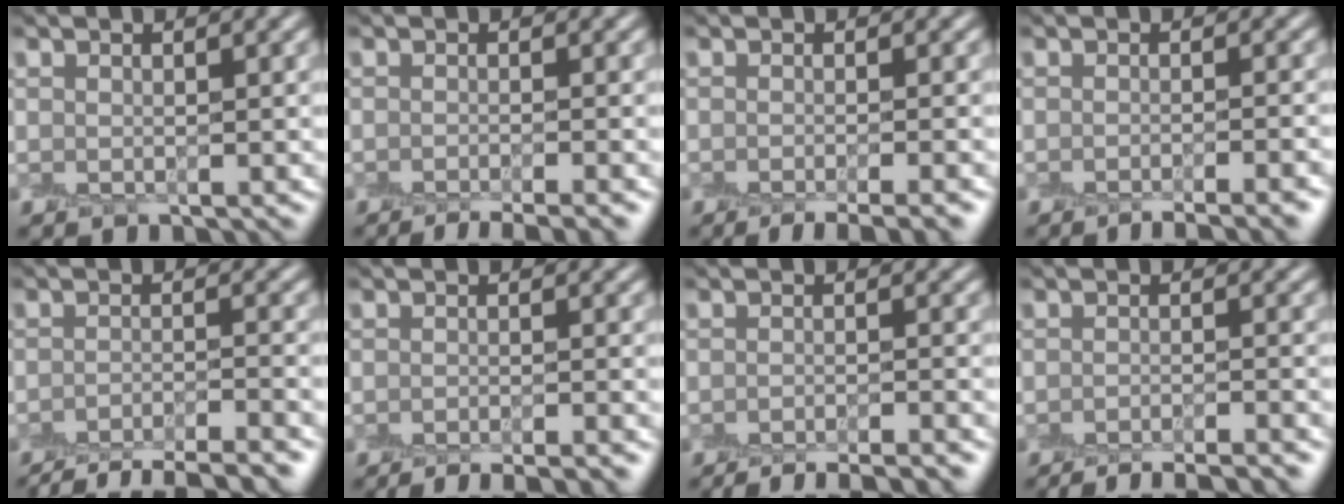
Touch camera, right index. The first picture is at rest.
{"total": 4.5, "force": [-3.1, 1.1, 3.1], "torque": [-0.022, -0.004, -0.043]}
{"total": 4.9, "force": [-3.1, 1.3, 3.5], "torque": [-0.029, -0.006, -0.042]}
{"total": 5.4, "force": [-3.8, 1.5, 3.6], "torque": [-0.026, 0.000, -0.043]}
{"total": 7.5, "force": [-6.2, 1.8, 3.8], "torque": [-0.048, -0.011, -0.092]}
{"total": 4.9, "force": [-3.9, 1.1, 2.7], "torque": [-0.020, 0.000, -0.050]}
{"total": 6.2, "force": [-5.2, 1.4, 3.1], "torque": [-0.028, -0.005, -0.066]}
{"total": 6.9, "force": [-5.8, 1.6, 3.3], "torque": [-0.030, -0.005, -0.072]}